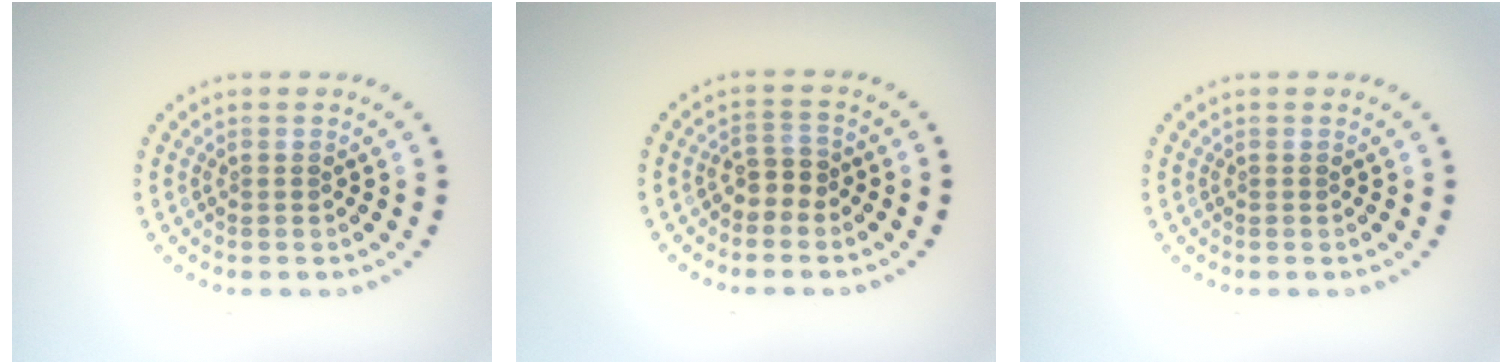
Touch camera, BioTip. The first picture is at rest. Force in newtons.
{"total": 1.8, "press": 1.6, "slide": 0.9}
{"total": 0.0}